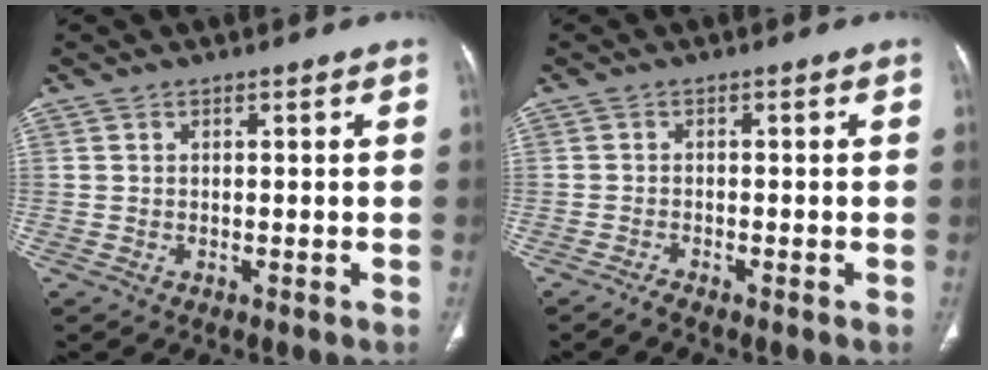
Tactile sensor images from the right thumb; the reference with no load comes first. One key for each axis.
{"total": 1.3, "fx": -1.2, "fy": 0.1, "fz": 0.4, "tx": -0.019, "ty": 0.001, "tz": -0.025}